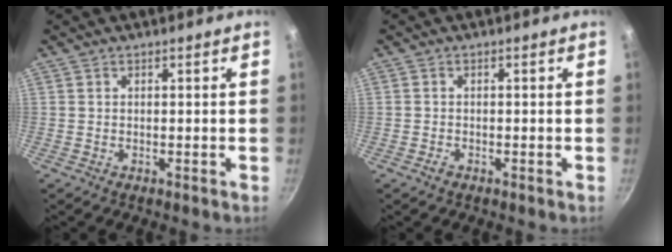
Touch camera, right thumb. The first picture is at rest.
{"total": 1.1, "force": [-0.8, 0.7, 0.5], "torque": [-0.010, 0.004, -0.015]}